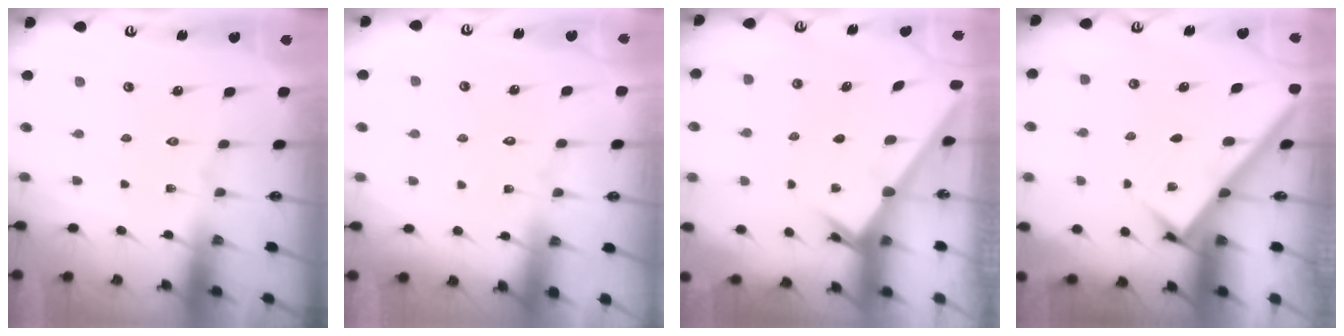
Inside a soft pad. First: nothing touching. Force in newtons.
{"total": 2.8, "press": 2.8, "slide": 0.3}
{"total": 2.4, "press": 2.4, "slide": 0.2}
{"total": 3.0, "press": 3.0, "slide": 0.1}